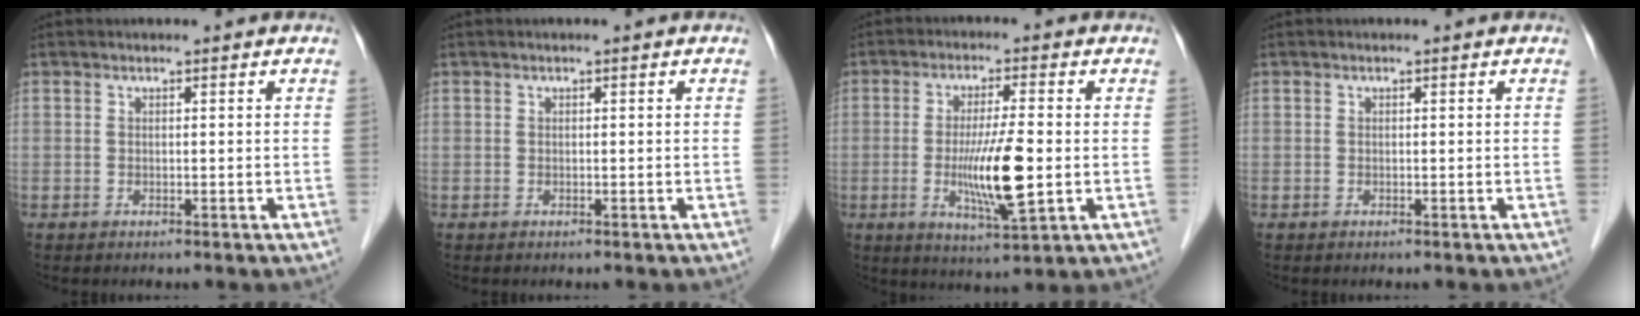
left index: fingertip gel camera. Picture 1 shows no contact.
{"total": 0.0}
{"total": 9.3, "force": [-1.3, 0.7, 9.2], "torque": [-0.172, -0.021, -0.025]}
{"total": 0.0}